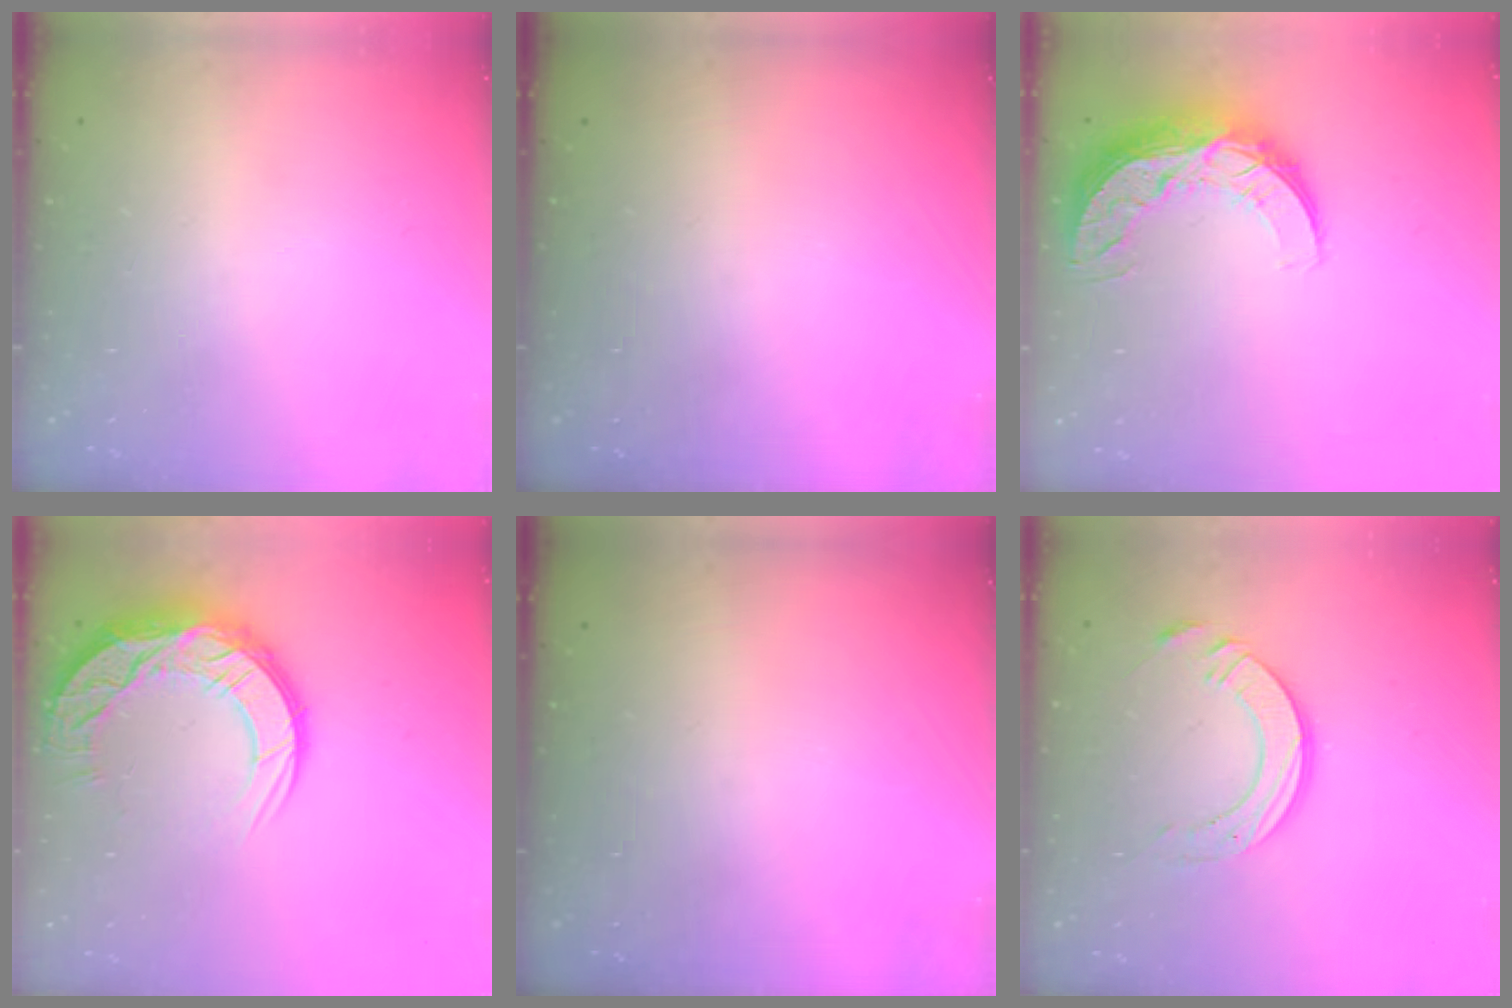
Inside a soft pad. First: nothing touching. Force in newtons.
{"total": 0.0}
{"total": 12.6, "press": 12.6, "slide": 0.8}
{"total": 14.8, "press": 14.8, "slide": 1.0}
{"total": 0.0}
{"total": 10.7, "press": 10.7, "slide": 1.1}